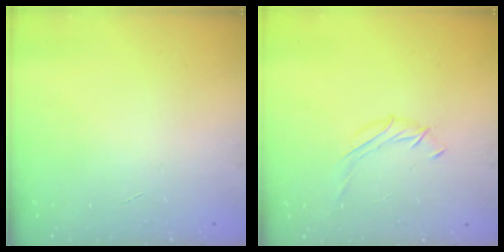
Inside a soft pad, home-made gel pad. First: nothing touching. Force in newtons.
{"total": 6.1, "press": 6.1, "slide": 0.7}